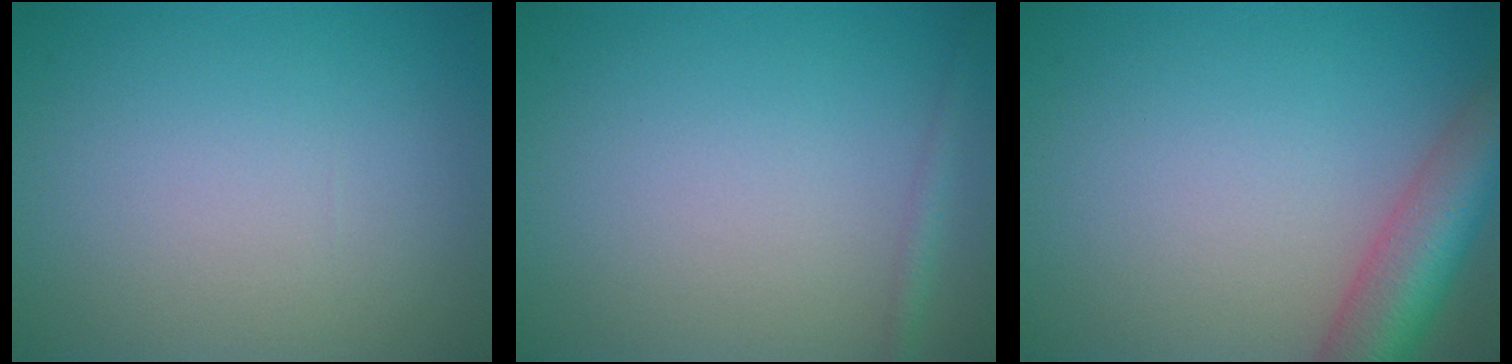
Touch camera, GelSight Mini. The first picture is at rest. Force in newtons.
{"total": 1.1, "press": 1.1, "slide": 0.1}
{"total": 6.9, "press": 6.9, "slide": 0.4}